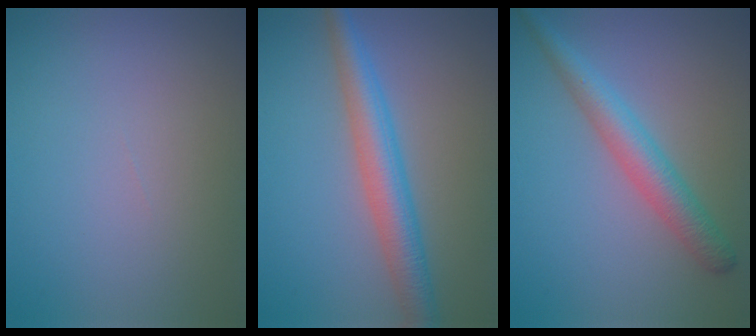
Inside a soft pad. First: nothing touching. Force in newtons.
{"total": 4.7, "press": 4.7, "slide": 0.1}
{"total": 3.9, "press": 3.9, "slide": 0.1}